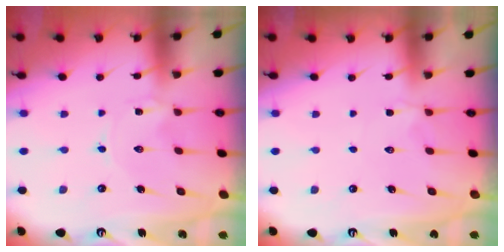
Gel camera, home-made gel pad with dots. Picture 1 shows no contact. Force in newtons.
{"total": 1.9, "press": 1.9, "slide": 0.5}